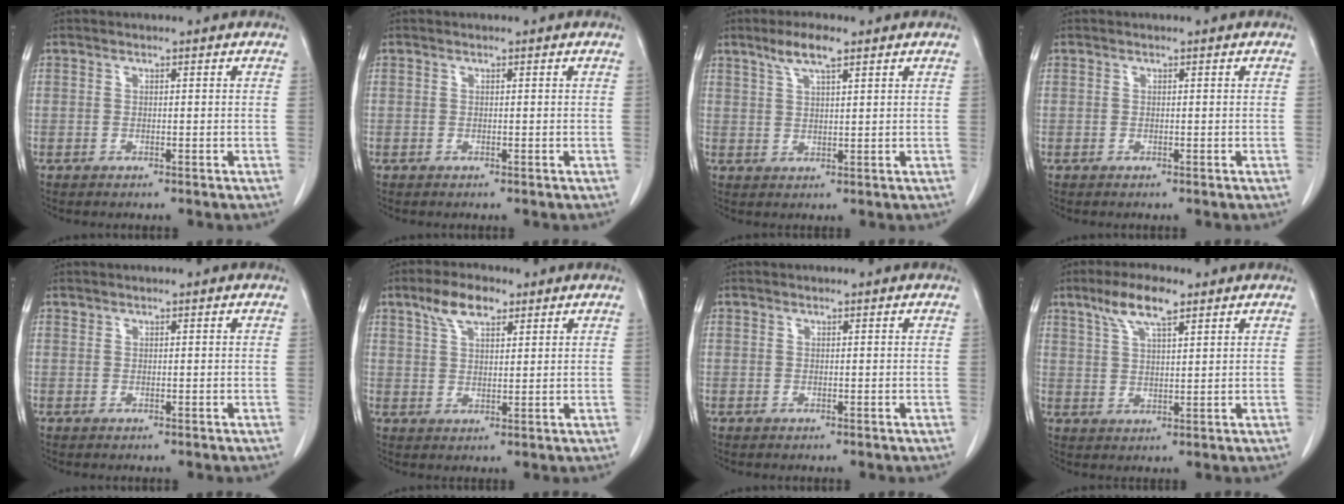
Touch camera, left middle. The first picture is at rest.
{"total": 0.0}
{"total": 4.8, "force": [3.3, 0.7, 3.5], "torque": [-0.071, 0.005, 0.062]}
{"total": 0.0}
{"total": 0.0}
{"total": 6.1, "force": [3.8, 2.4, 4.0], "torque": [-0.080, 0.015, 0.071]}
{"total": 0.0}
{"total": 6.9, "force": [4.5, 1.5, 5.0], "torque": [-0.103, 0.012, 0.085]}